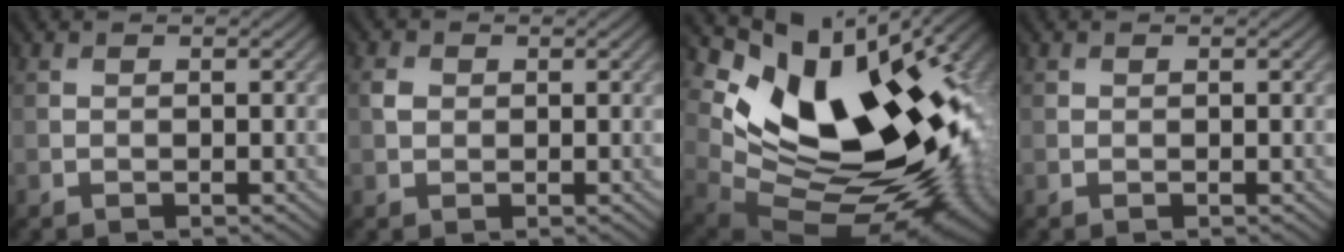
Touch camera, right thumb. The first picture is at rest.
{"total": 1.7, "force": [0.5, 1.6, -0.2], "torque": [0.006, -0.002, 0.007]}
{"total": 16.3, "force": [5.1, 10.1, 11.7], "torque": [-0.187, -0.007, 0.101]}
{"total": 0.6, "force": [0.4, 0.4, 0.0], "torque": [0.003, 0.000, 0.007]}